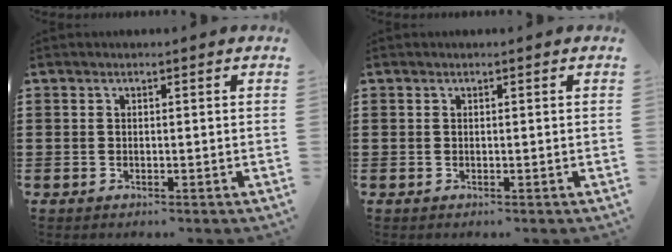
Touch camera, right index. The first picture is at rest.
{"total": 0.0}